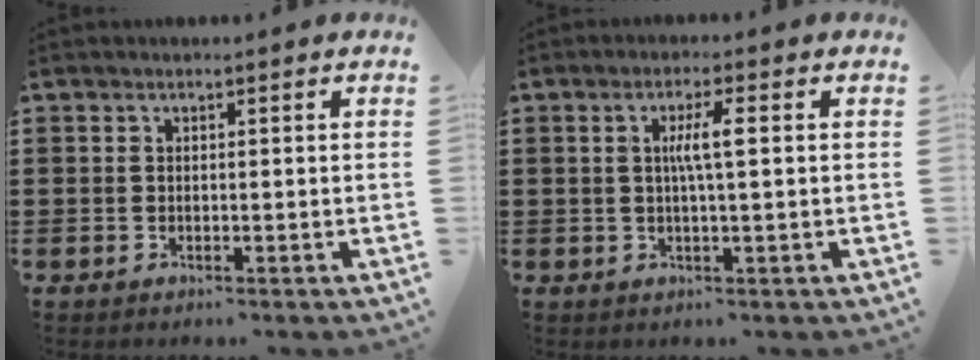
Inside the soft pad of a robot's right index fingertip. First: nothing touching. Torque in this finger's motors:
{"motor_torque": [0.18, -0.09, 0.23, 0.03]}